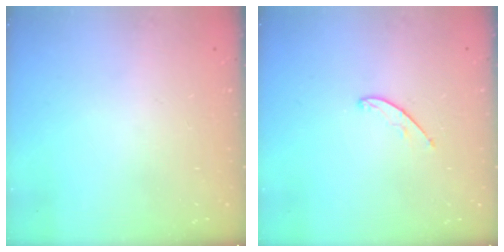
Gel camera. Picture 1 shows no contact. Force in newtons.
{"total": 3.8, "press": 3.8, "slide": 0.3}